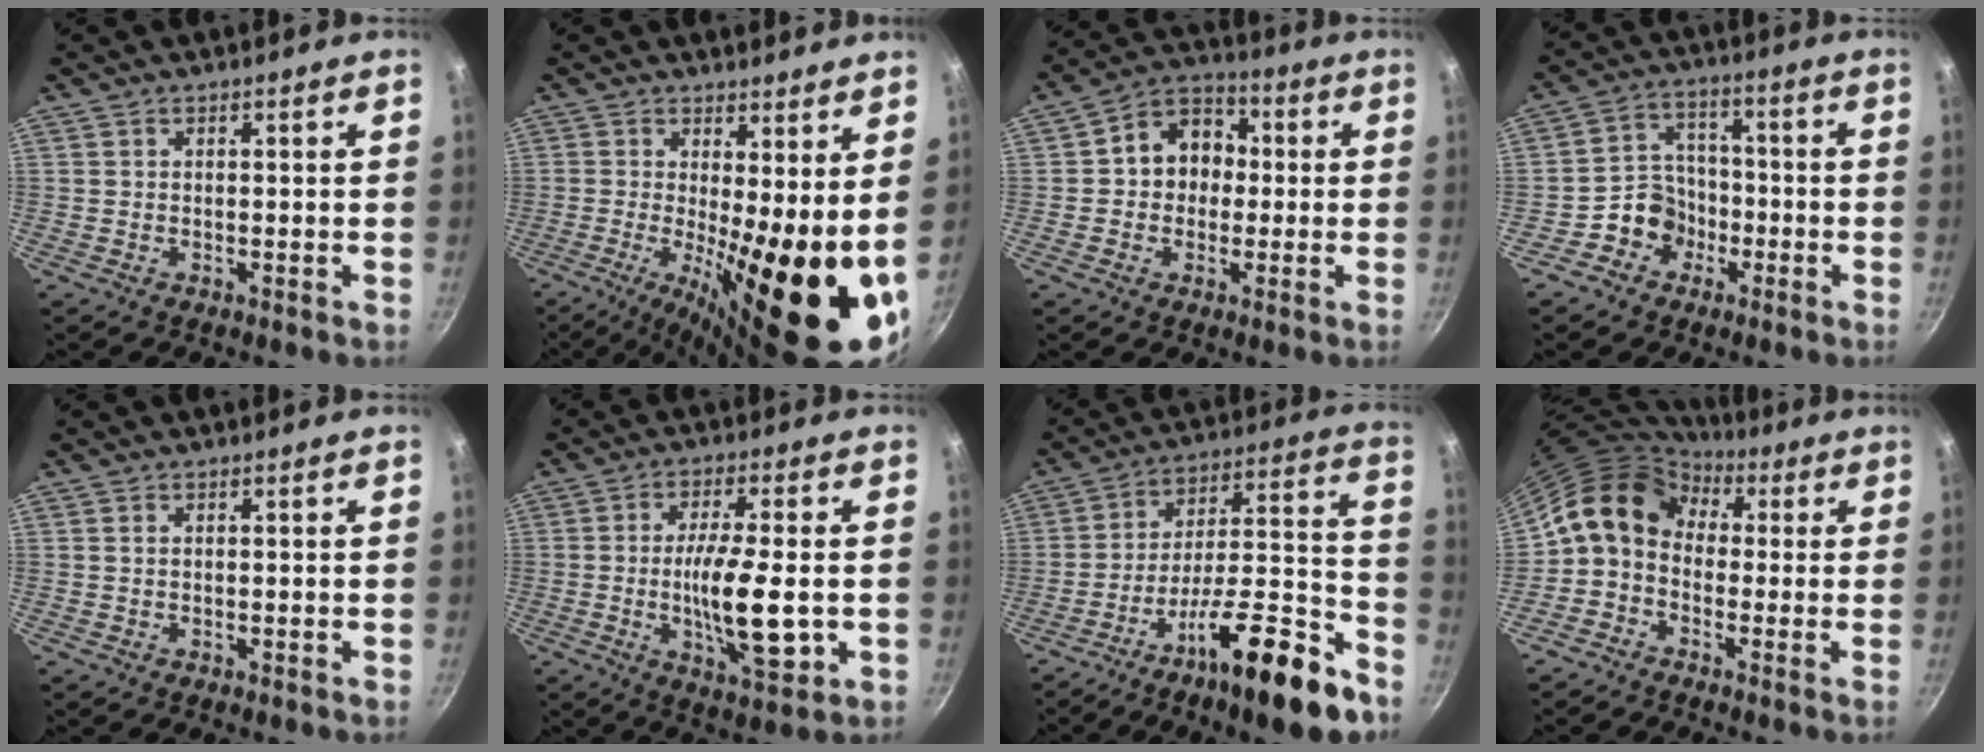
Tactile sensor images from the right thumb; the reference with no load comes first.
{"total": 18.9, "force": [-0.8, 5.7, 18.0], "torque": [-0.244, -0.033, -0.006]}
{"total": 9.7, "force": [0.1, 8.2, 5.2], "torque": [-0.034, 0.026, -0.015]}
{"total": 7.6, "force": [-3.5, 6.4, 2.1], "torque": [0.007, 0.046, -0.067]}
{"total": 0.5, "force": [0.2, 0.3, 0.4], "torque": [-0.007, 0.000, 0.004]}
{"total": 13.4, "force": [-1.8, 3.9, 12.7], "torque": [-0.214, -0.002, -0.029]}
{"total": 21.4, "force": [-12.8, 5.8, 16.2], "torque": [-0.209, 0.085, -0.208]}
{"total": 10.5, "force": [1.5, 8.2, 6.3], "torque": [-0.090, 0.032, 0.001]}